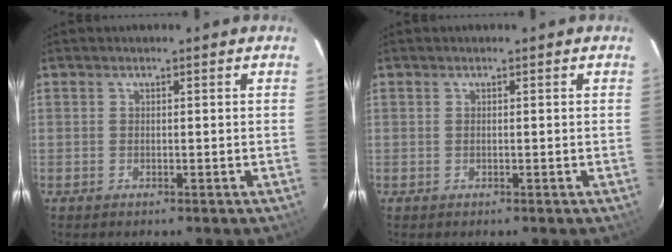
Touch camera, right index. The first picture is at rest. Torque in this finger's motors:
{"motor_torque": [0.00, 0.00, 0.00, 0.00]}